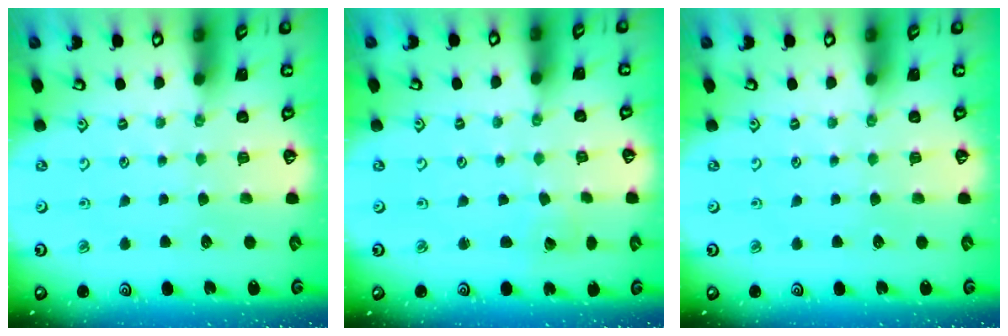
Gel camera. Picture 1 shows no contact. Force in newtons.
{"total": 1.6, "press": 1.6, "slide": 0.2}
{"total": 0.0}